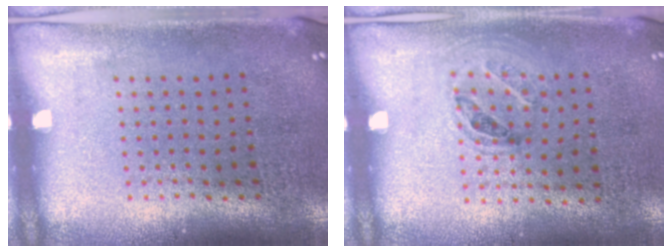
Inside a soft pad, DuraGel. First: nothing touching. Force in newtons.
{"total": 1.0, "press": 0.8, "slide": 0.6}